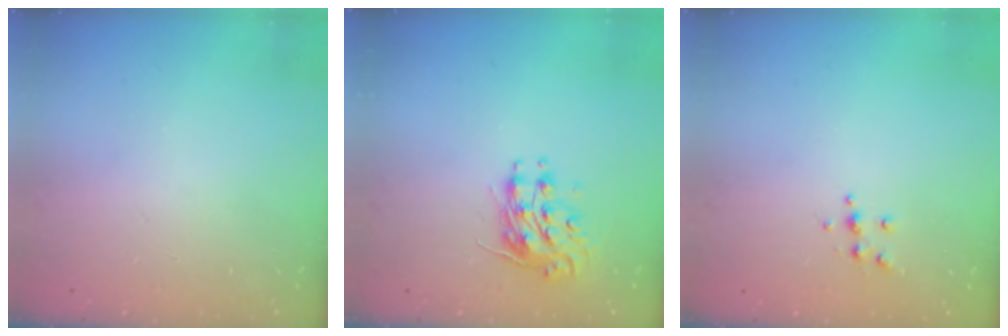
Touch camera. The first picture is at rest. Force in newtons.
{"total": 8.9, "press": 8.9, "slide": 0.2}
{"total": 4.7, "press": 4.6, "slide": 0.5}